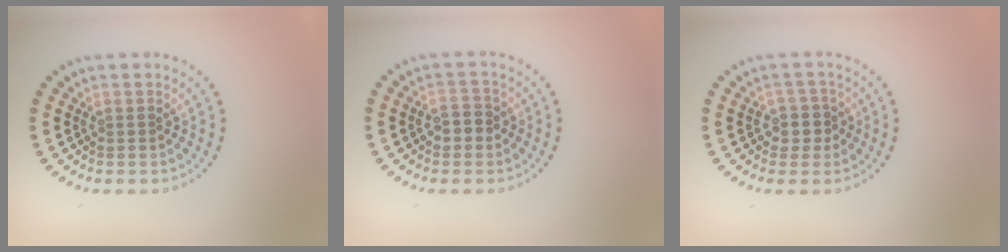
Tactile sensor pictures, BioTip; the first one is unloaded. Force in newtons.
{"total": 1.8, "press": 1.8, "slide": 0.2}
{"total": 2.0, "press": 1.7, "slide": 1.1}